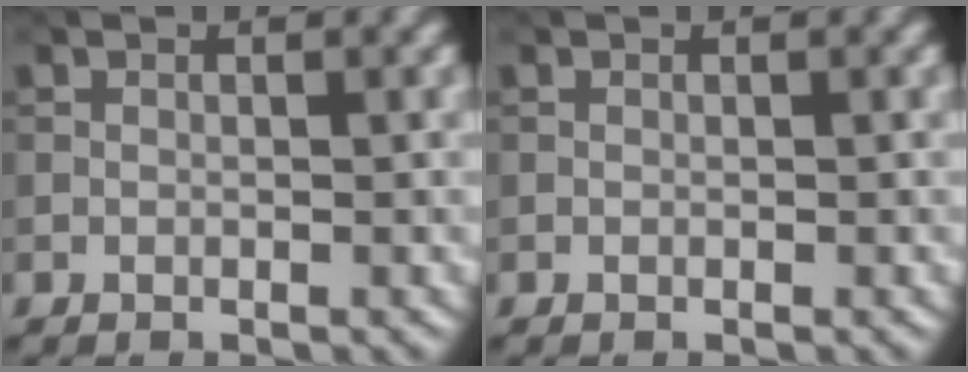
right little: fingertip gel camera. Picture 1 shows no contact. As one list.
[{"total": 0.0}]